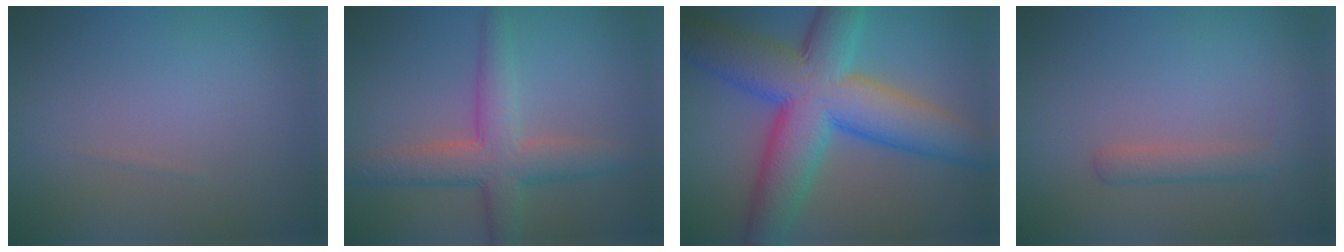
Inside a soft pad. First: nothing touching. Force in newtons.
{"total": 5.4, "press": 5.4, "slide": 0.2}
{"total": 12.6, "press": 12.6, "slide": 0.3}
{"total": 1.8, "press": 1.8, "slide": 0.1}